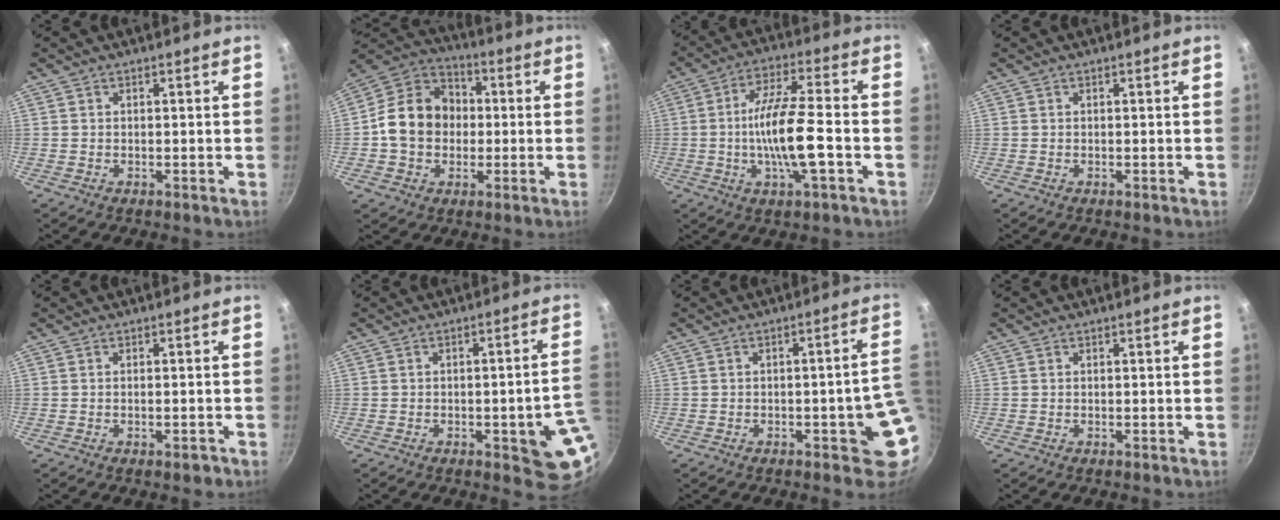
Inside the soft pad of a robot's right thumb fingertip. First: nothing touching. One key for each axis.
{"total": 14.3, "fx": -0.3, "fy": 11.9, "fz": 8.0, "tx": -0.105, "ty": 0.030, "tz": -0.023}
{"total": 12.6, "fx": -2.7, "fy": 2.8, "fz": 11.9, "tx": -0.218, "ty": 0.022, "tz": -0.056}
{"total": 0.0}
{"total": 1.9, "fx": -1.0, "fy": 0.7, "fz": 1.4, "tx": -0.022, "ty": 0.005, "tz": -0.012}
{"total": 11.4, "fx": -2.6, "fy": 3.4, "fz": 10.6, "tx": -0.091, "ty": 0.018, "tz": -0.028}
{"total": 8.5, "fx": -1.6, "fy": 2.6, "fz": 7.9, "tx": -0.067, "ty": 0.024, "tz": -0.018}
{"total": 0.0}